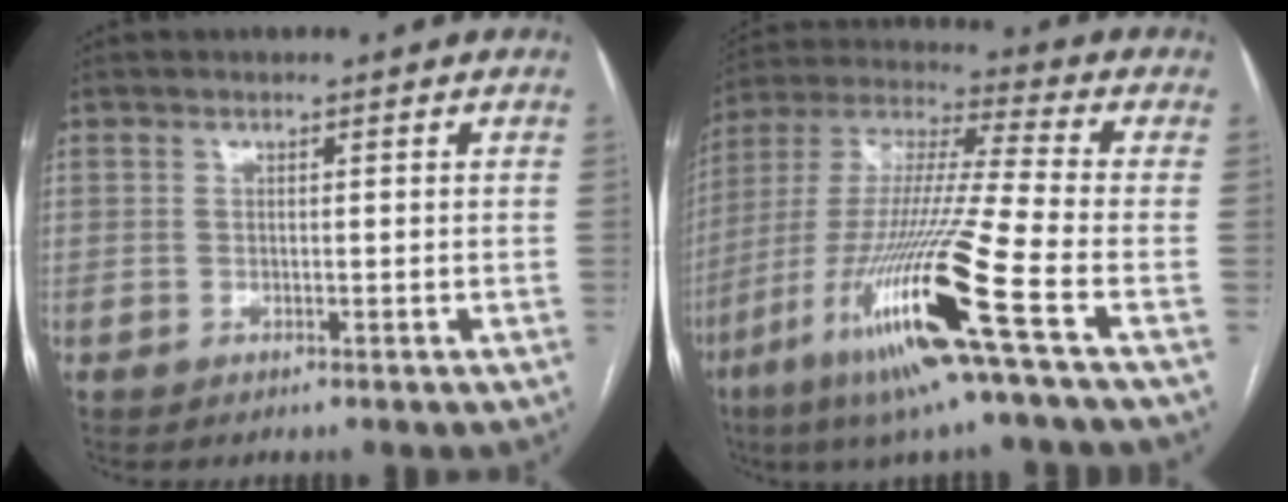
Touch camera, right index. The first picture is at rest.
{"total": 20.5, "force": [-8.9, -1.0, 18.4], "torque": [-0.387, -0.042, -0.177]}